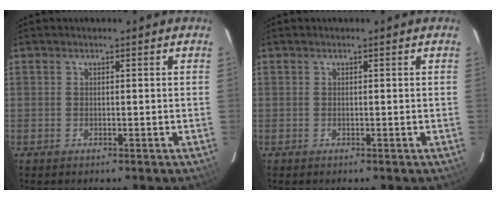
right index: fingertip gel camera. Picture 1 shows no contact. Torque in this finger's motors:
{"motor_torque": [0.00, 0.00, 0.00, 0.00]}